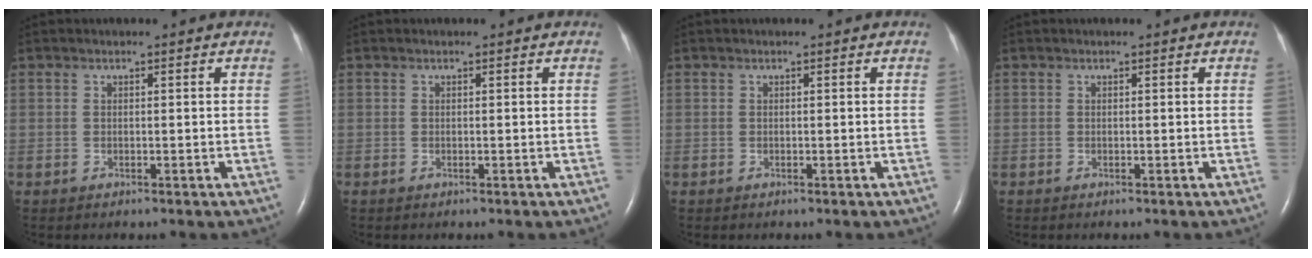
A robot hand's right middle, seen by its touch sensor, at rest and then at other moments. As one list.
[{"total": 0.0}, {"total": 0.0}, {"total": 0.0}]